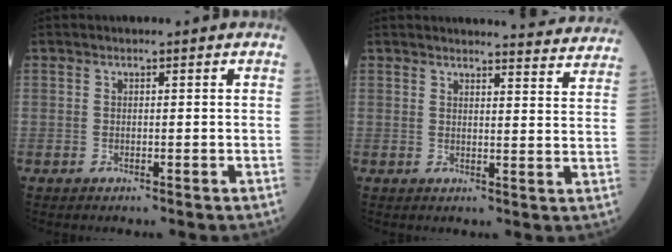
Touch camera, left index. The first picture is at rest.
{"total": 10.8, "force": [10.7, 0.2, 1.3], "torque": [-0.001, -0.054, 0.100]}